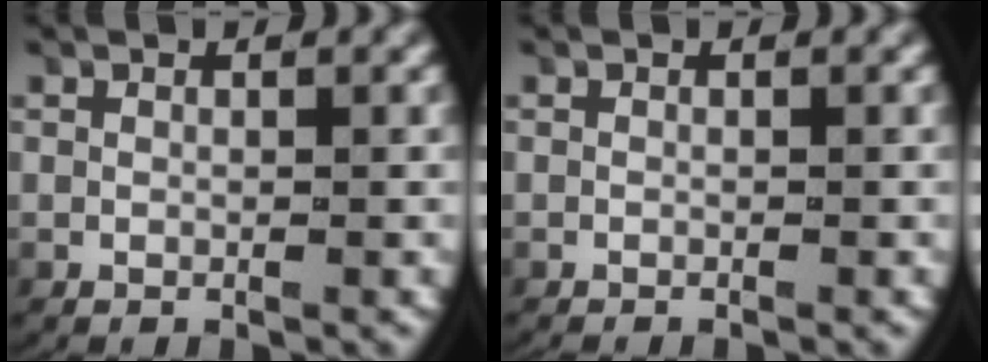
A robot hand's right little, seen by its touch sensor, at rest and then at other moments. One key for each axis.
{"total": 0.7, "fx": -0.7, "fy": 0.1, "fz": 0.0, "tx": -0.005, "ty": -0.004, "tz": -0.009}